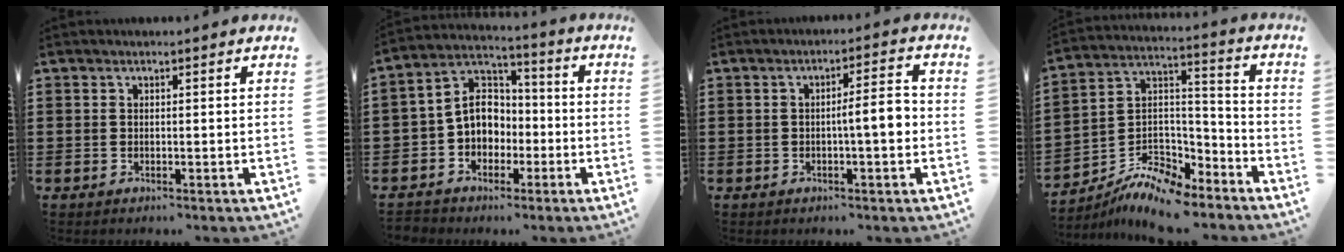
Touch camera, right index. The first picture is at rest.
{"total": 7.9, "force": [-1.0, 6.7, 4.1], "torque": [-0.099, 0.009, -0.024]}
{"total": 4.8, "force": [-0.6, 0.7, 4.8], "torque": [-0.083, 0.006, -0.015]}
{"total": 9.3, "force": [-8.0, 3.4, 3.3], "torque": [-0.065, 0.025, -0.155]}